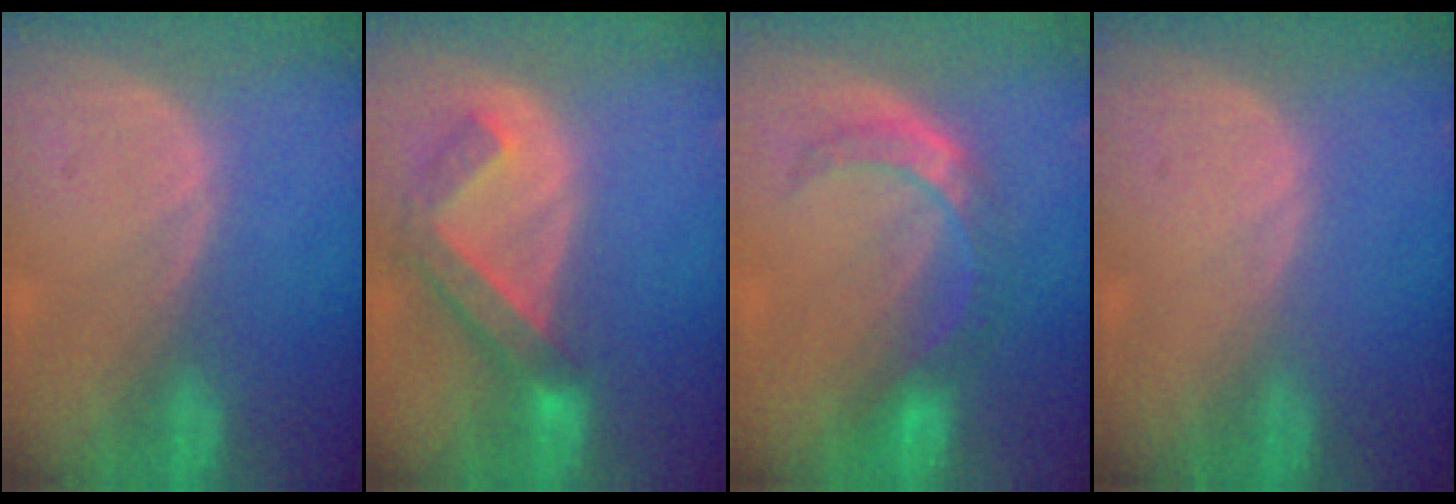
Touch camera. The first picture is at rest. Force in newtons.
{"total": 6.2, "press": 6.0, "slide": 1.4}
{"total": 5.7, "press": 5.7, "slide": 0.2}
{"total": 0.0}